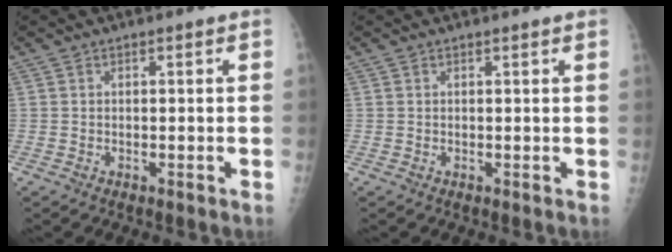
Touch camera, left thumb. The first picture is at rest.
{"total": 1.7, "force": [1.5, -0.1, 0.9], "torque": [-0.011, 0.003, 0.015]}